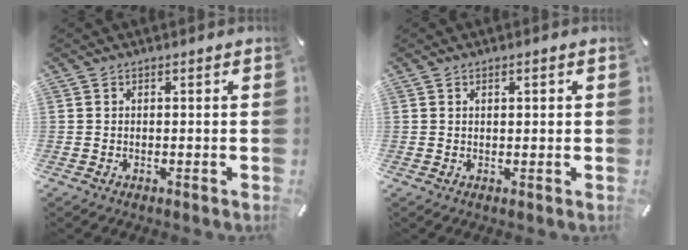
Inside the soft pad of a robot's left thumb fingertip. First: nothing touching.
{"total": 1.2, "force": [0.5, 0.5, 1.0], "torque": [-0.020, 0.003, 0.007]}